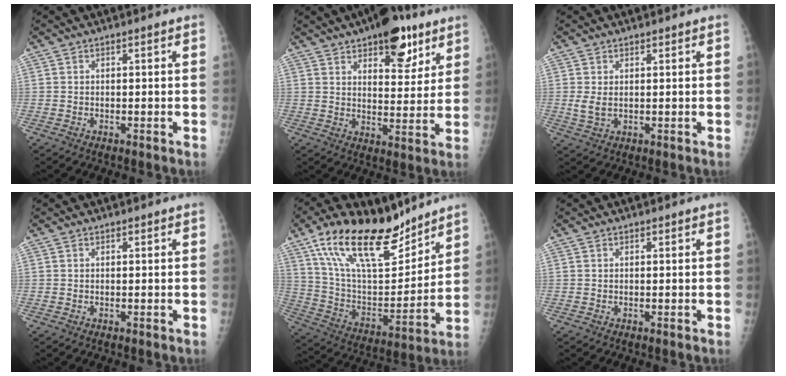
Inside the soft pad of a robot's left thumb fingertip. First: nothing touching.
{"total": 13.4, "force": [8.2, 5.9, 8.8], "torque": [-0.081, -0.039, 0.116]}
{"total": 2.8, "force": [0.8, 1.8, 2.0], "torque": [-0.040, -0.010, 0.019]}
{"total": 0.0}
{"total": 23.1, "force": [16.2, 9.1, 13.8], "torque": [-0.208, -0.060, 0.291]}
{"total": 0.0}